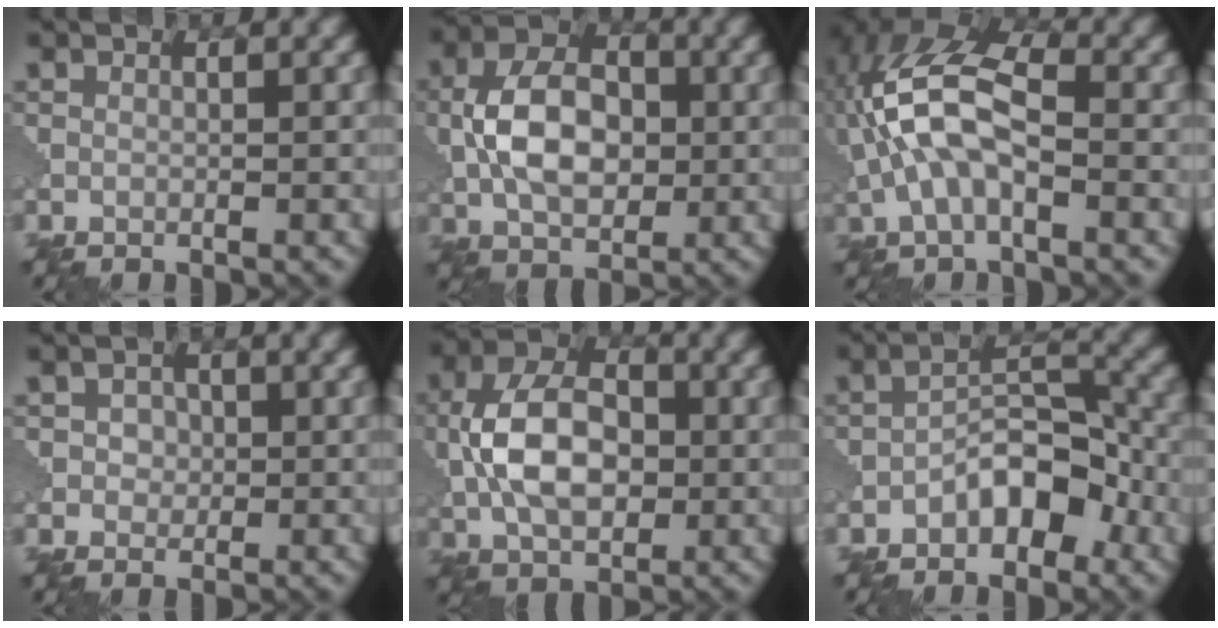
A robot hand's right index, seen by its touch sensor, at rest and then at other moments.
{"total": 7.5, "force": [-0.2, 4.8, 5.7], "torque": [-0.110, 0.008, -0.012]}
{"total": 9.7, "force": [-0.3, 4.9, 8.4], "torque": [-0.185, 0.031, -0.021]}
{"total": 1.6, "force": [0.1, 1.4, 0.6], "torque": [-0.001, -0.001, 0.000]}
{"total": 8.5, "force": [-0.3, 5.4, 6.6], "torque": [-0.130, 0.012, -0.015]}
{"total": 5.4, "force": [-2.6, 2.6, 3.9], "torque": [-0.052, 0.021, -0.046]}